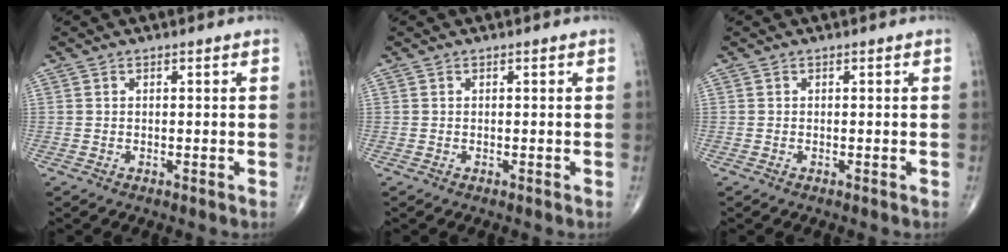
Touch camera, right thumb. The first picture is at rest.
{"total": 0.0}
{"total": 0.0}